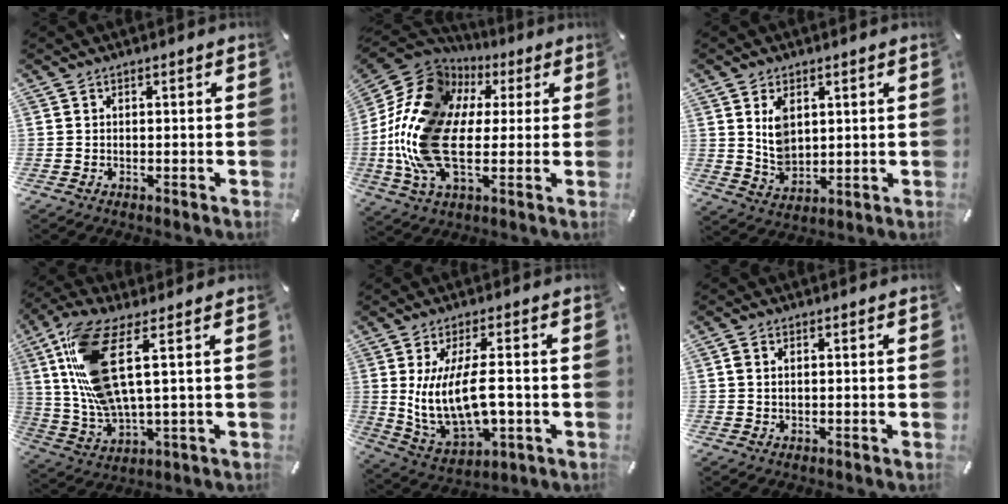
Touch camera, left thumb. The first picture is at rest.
{"total": 20.5, "force": [-1.6, 14.3, 14.7], "torque": [-0.336, 0.004, -0.034]}
{"total": 6.7, "force": [2.4, 4.8, 4.0], "torque": [-0.070, -0.006, 0.041]}
{"total": 15.4, "force": [4.2, 5.0, 13.9], "torque": [-0.300, -0.015, 0.070]}
{"total": 13.7, "force": [0.8, 5.9, 12.4], "torque": [-0.268, -0.012, 0.014]}
{"total": 1.7, "force": [0.3, 1.3, 1.1], "torque": [-0.027, 0.008, 0.004]}